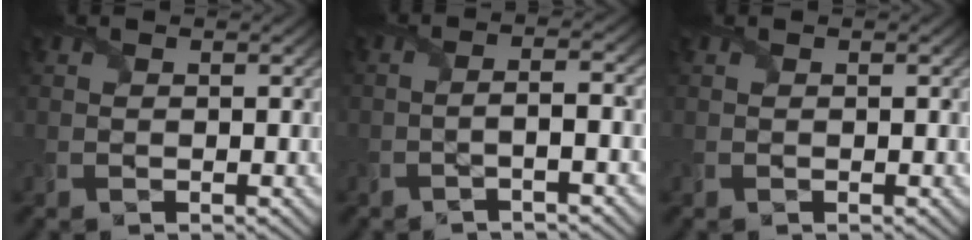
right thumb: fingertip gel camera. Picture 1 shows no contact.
{"total": 3.3, "force": [-1.7, -0.1, 2.8], "torque": [-0.040, 0.009, -0.042]}
{"total": 0.0}